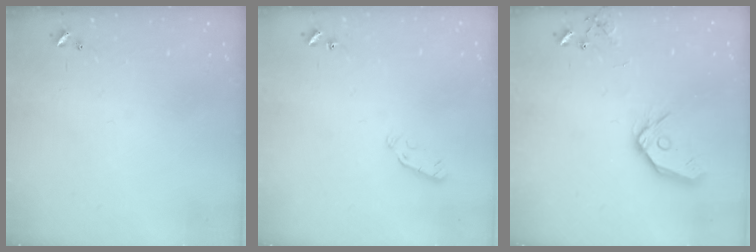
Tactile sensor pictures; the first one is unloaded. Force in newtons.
{"total": 4.1, "press": 4.0, "slide": 0.7}
{"total": 13.4, "press": 13.2, "slide": 1.8}